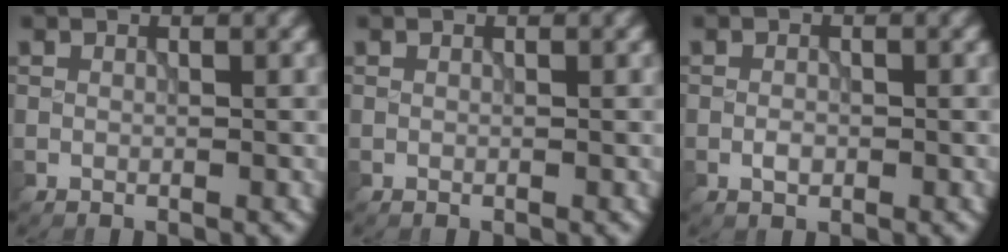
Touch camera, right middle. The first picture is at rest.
{"total": 0.0}
{"total": 1.1, "force": [-0.4, 0.6, 0.8], "torque": [-0.014, 0.001, -0.009]}